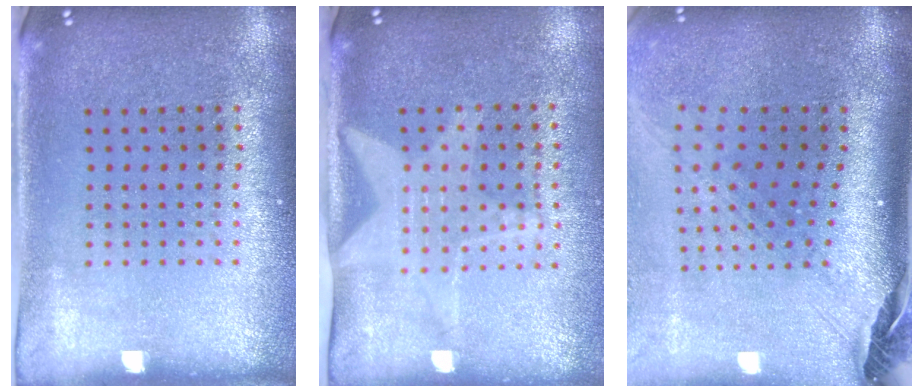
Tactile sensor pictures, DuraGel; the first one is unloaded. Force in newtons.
{"total": 1.9, "press": 1.5, "slide": 1.1}
{"total": 3.0, "press": 2.1, "slide": 2.1}